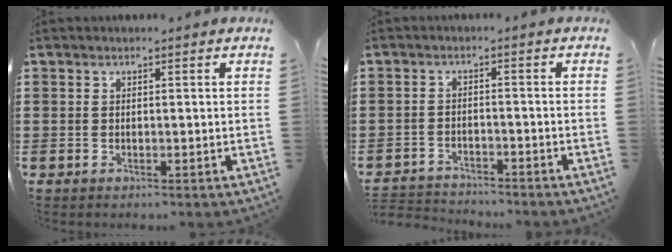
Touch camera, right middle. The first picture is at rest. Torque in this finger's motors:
{"motor_torque": [0.11, -0.01, -0.04, -0.01]}